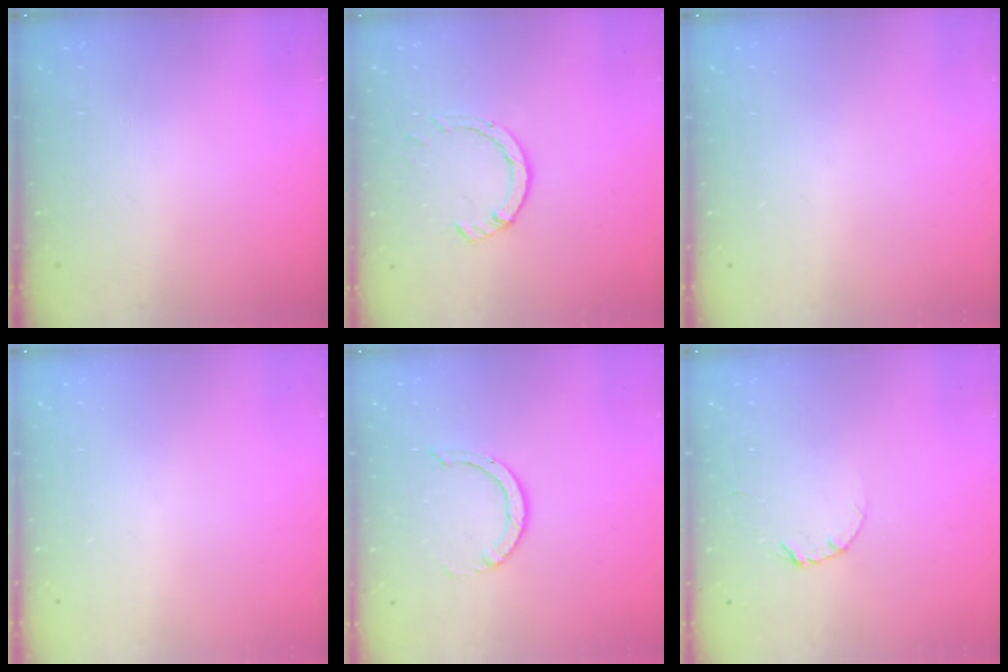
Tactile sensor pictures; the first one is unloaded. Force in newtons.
{"total": 4.2, "press": 4.1, "slide": 0.4}
{"total": 0.0}
{"total": 0.0}
{"total": 2.8, "press": 2.8, "slide": 0.2}
{"total": 3.5, "press": 3.5, "slide": 0.4}